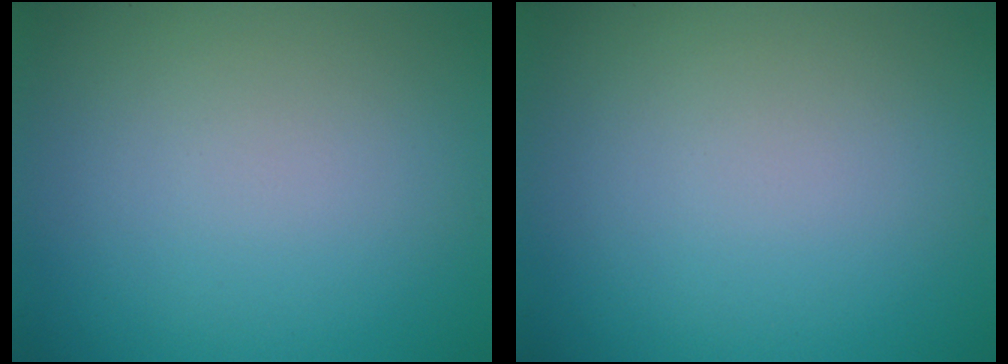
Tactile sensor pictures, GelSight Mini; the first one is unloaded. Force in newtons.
{"total": 0.0}